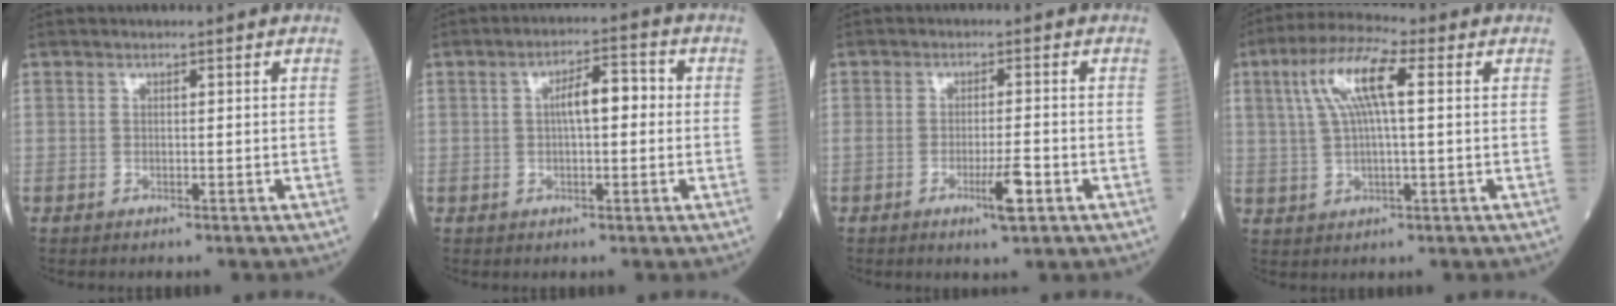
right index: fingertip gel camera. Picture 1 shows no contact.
{"total": 5.3, "force": [0.5, 1.6, 5.0], "torque": [-0.084, 0.021, 0.005]}
{"total": 4.1, "force": [-1.8, 0.2, 3.7], "torque": [-0.063, -0.006, -0.029]}
{"total": 9.6, "force": [2.7, 1.7, 9.0], "torque": [-0.184, 0.024, 0.049]}